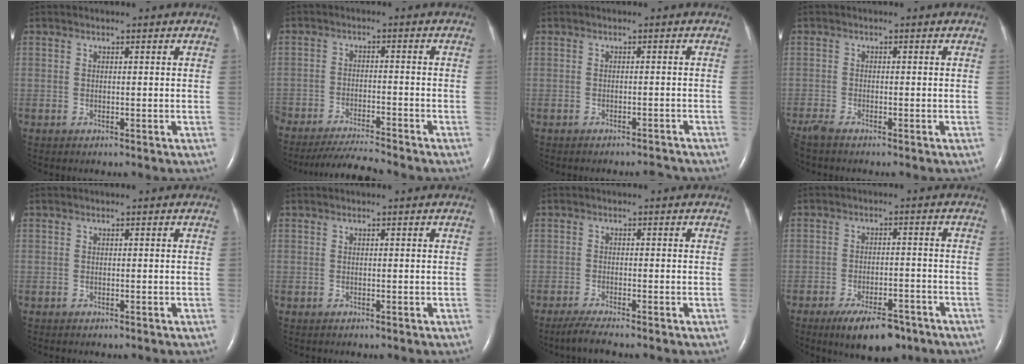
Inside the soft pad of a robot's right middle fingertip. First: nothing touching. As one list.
[{"total": 8.1, "force": [-7.7, -0.4, 2.4], "torque": [-0.035, -0.017, -0.134]}, {"total": 2.5, "force": [-2.5, 0.0, 0.4], "torque": [-0.005, -0.003, -0.028]}, {"total": 2.5, "force": [-2.2, 0.1, 1.1], "torque": [-0.029, -0.009, -0.045]}, {"total": 0.0}, {"total": 0.0}, {"total": 3.4, "force": [-2.8, -0.3, 1.9], "torque": [-0.045, -0.010, -0.054]}, {"total": 9.0, "force": [-6.4, 3.3, 5.4], "torque": [-0.087, -0.007, -0.098]}]